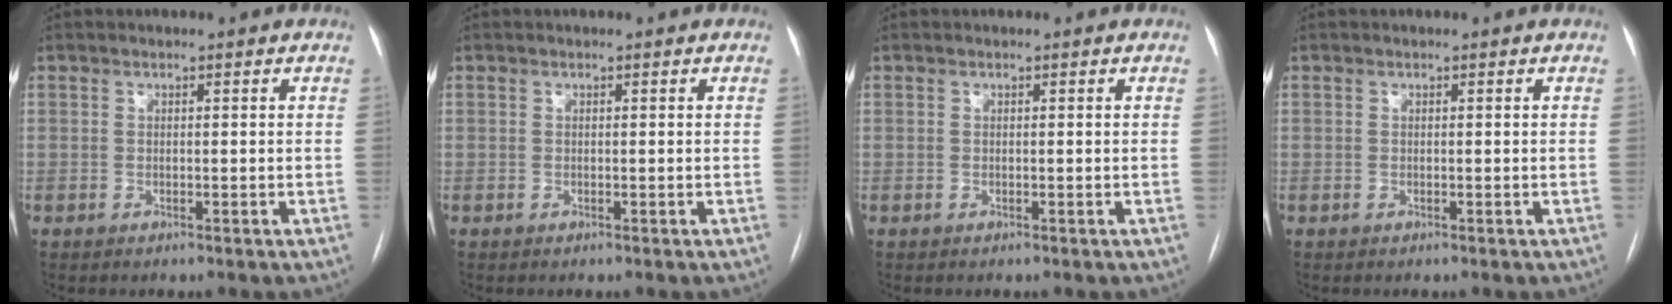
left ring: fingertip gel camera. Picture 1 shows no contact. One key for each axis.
{"total": 0.0}
{"total": 0.0}
{"total": 0.0}